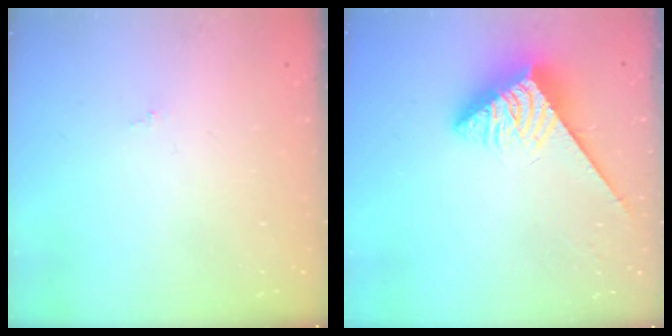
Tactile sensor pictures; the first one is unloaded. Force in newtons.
{"total": 3.8, "press": 3.8, "slide": 0.4}